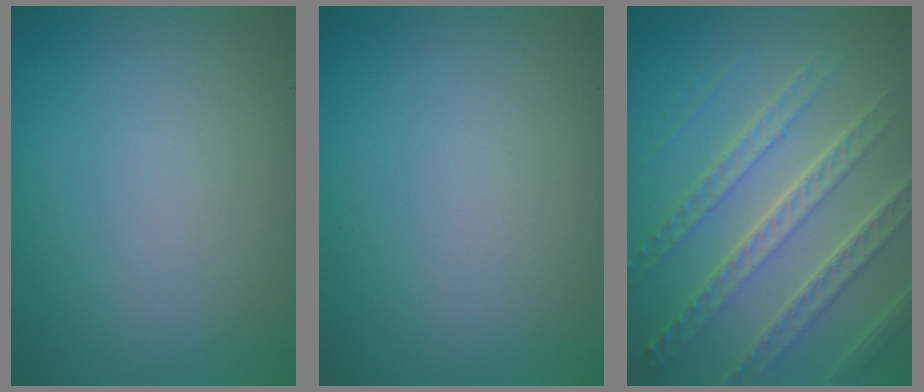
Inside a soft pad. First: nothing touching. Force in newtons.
{"total": 0.0}
{"total": 7.1, "press": 5.0, "slide": 5.0}